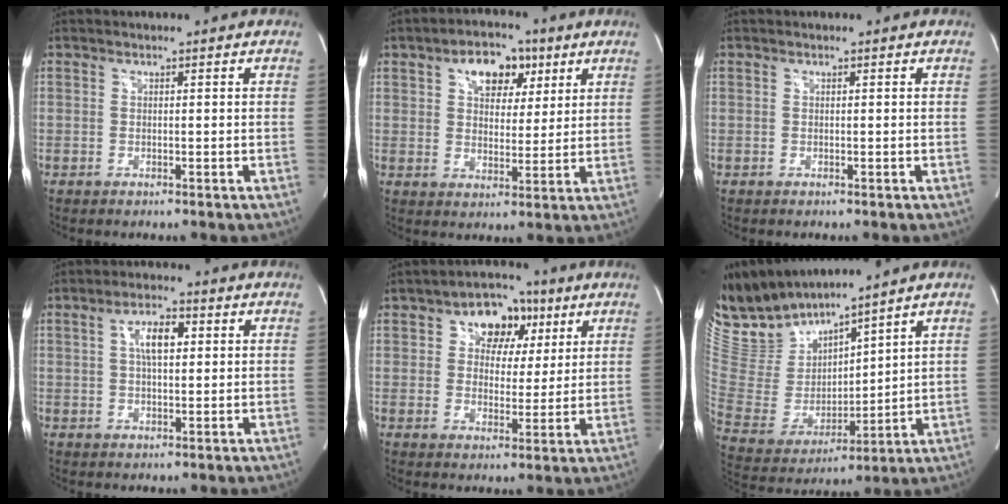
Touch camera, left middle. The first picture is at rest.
{"total": 8.1, "force": [3.9, 5.0, 5.1], "torque": [-0.079, 0.021, 0.062]}
{"total": 0.0}
{"total": 5.2, "force": [1.3, 2.1, 4.6], "torque": [-0.086, 0.012, 0.021]}
{"total": 8.3, "force": [3.6, 5.9, 4.7], "torque": [-0.058, 0.024, 0.054]}
{"total": 13.3, "force": [12.6, 2.1, 3.6], "torque": [-0.097, -0.004, 0.270]}